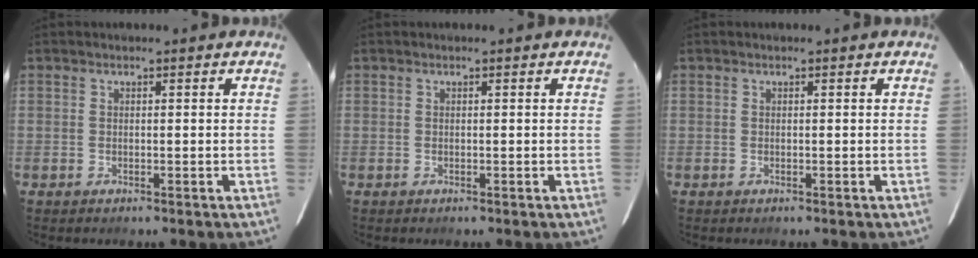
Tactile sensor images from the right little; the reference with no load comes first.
{"total": 0.0}
{"total": 0.0}